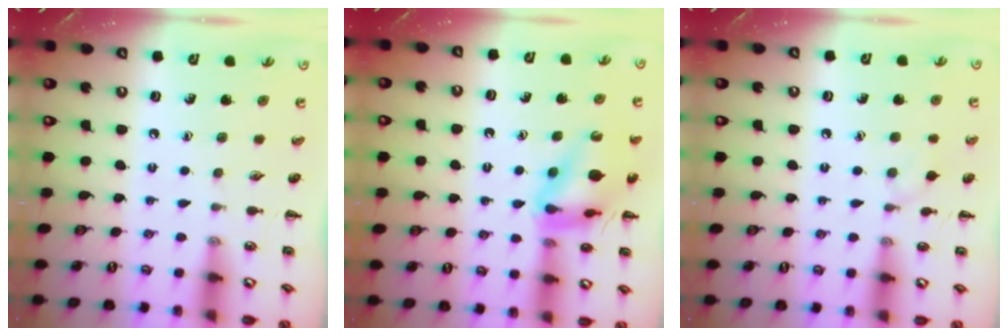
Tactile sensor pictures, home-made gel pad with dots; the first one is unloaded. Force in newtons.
{"total": 13.2, "press": 13.1, "slide": 1.7}
{"total": 5.8, "press": 5.5, "slide": 2.0}